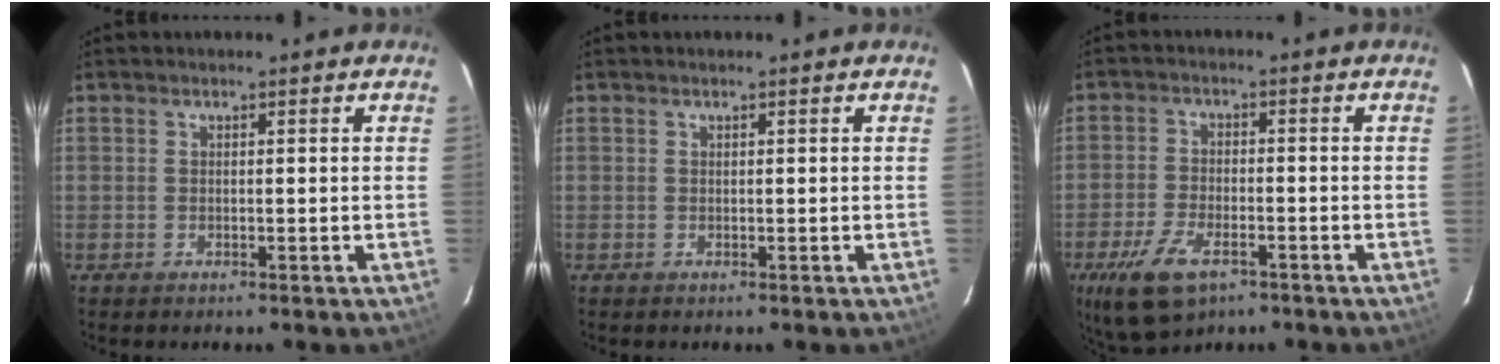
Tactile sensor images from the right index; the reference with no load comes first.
{"total": 0.0}
{"total": 10.3, "force": [-5.9, 4.9, 6.8], "torque": [-0.159, -0.018, -0.105]}